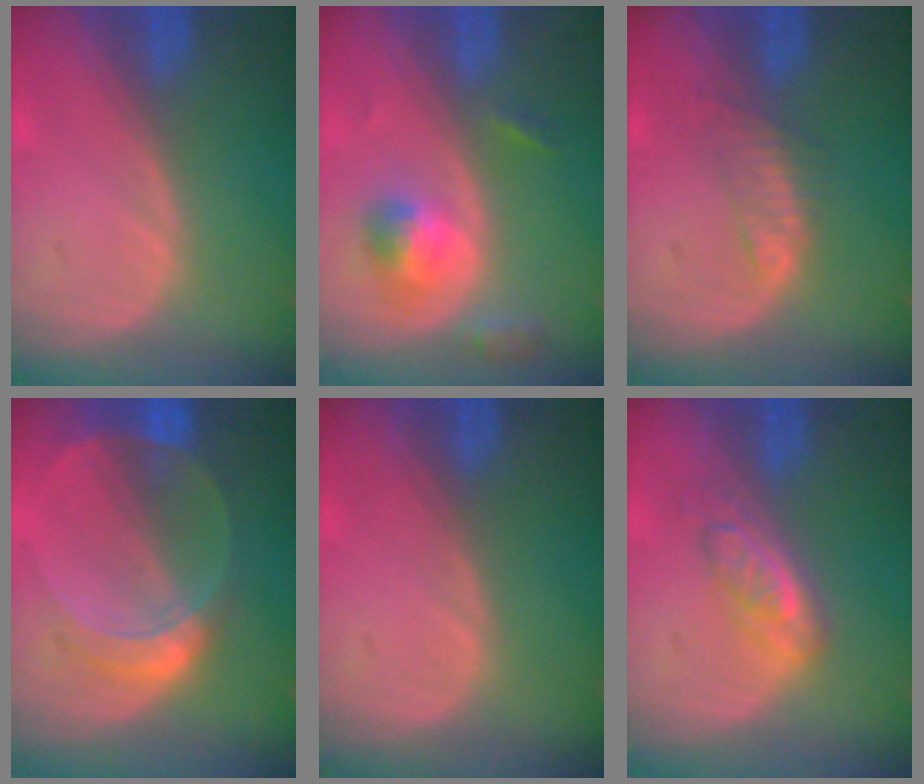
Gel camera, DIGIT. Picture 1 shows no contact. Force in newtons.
{"total": 5.2, "press": 4.8, "slide": 2.1}
{"total": 2.5, "press": 2.4, "slide": 0.3}
{"total": 6.8, "press": 6.0, "slide": 3.2}
{"total": 0.0}
{"total": 4.6, "press": 4.4, "slide": 1.3}